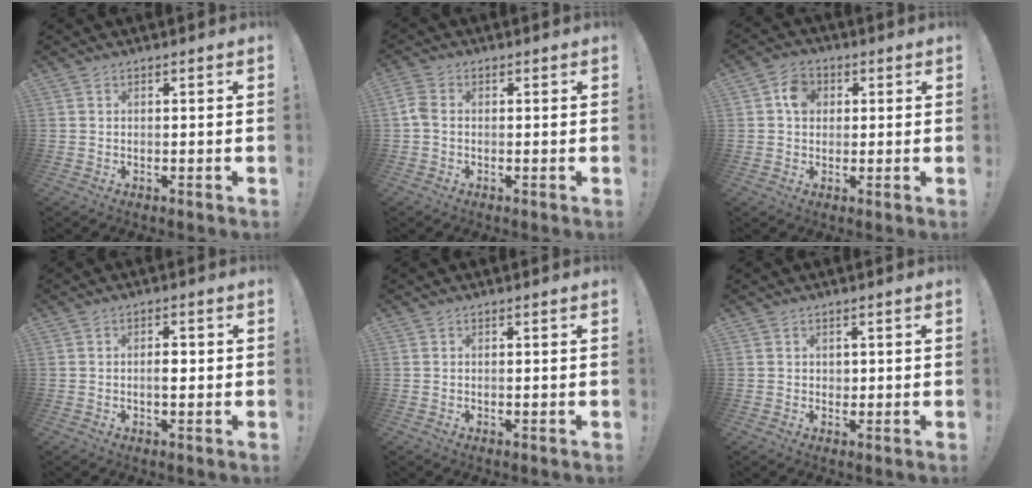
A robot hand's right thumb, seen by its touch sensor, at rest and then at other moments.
{"total": 4.0, "force": [-0.2, 2.7, 2.9], "torque": [-0.072, 0.010, -0.003]}
{"total": 6.0, "force": [1.4, 4.9, 3.3], "torque": [-0.042, 0.004, 0.024]}
{"total": 3.0, "force": [-0.2, 1.5, 2.6], "torque": [-0.030, 0.001, -0.010]}
{"total": 0.0}
{"total": 1.5, "force": [0.5, 1.4, 0.1], "torque": [0.001, 0.001, 0.009]}